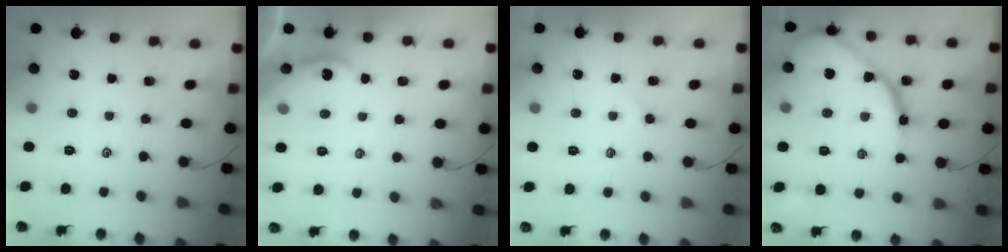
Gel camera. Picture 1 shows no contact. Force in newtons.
{"total": 2.3, "press": 2.3, "slide": 0.2}
{"total": 1.7, "press": 1.7, "slide": 0.3}
{"total": 14.8, "press": 14.7, "slide": 1.1}